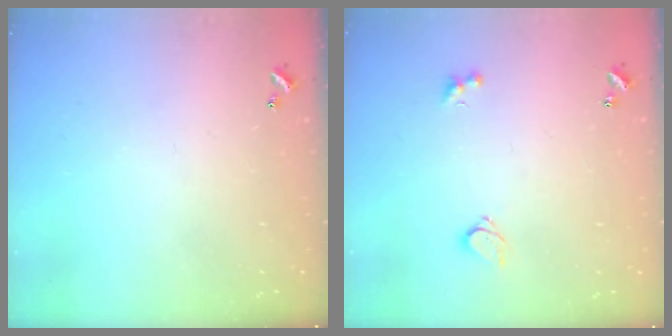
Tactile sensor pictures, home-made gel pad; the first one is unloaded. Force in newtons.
{"total": 2.8, "press": 2.5, "slide": 1.3}